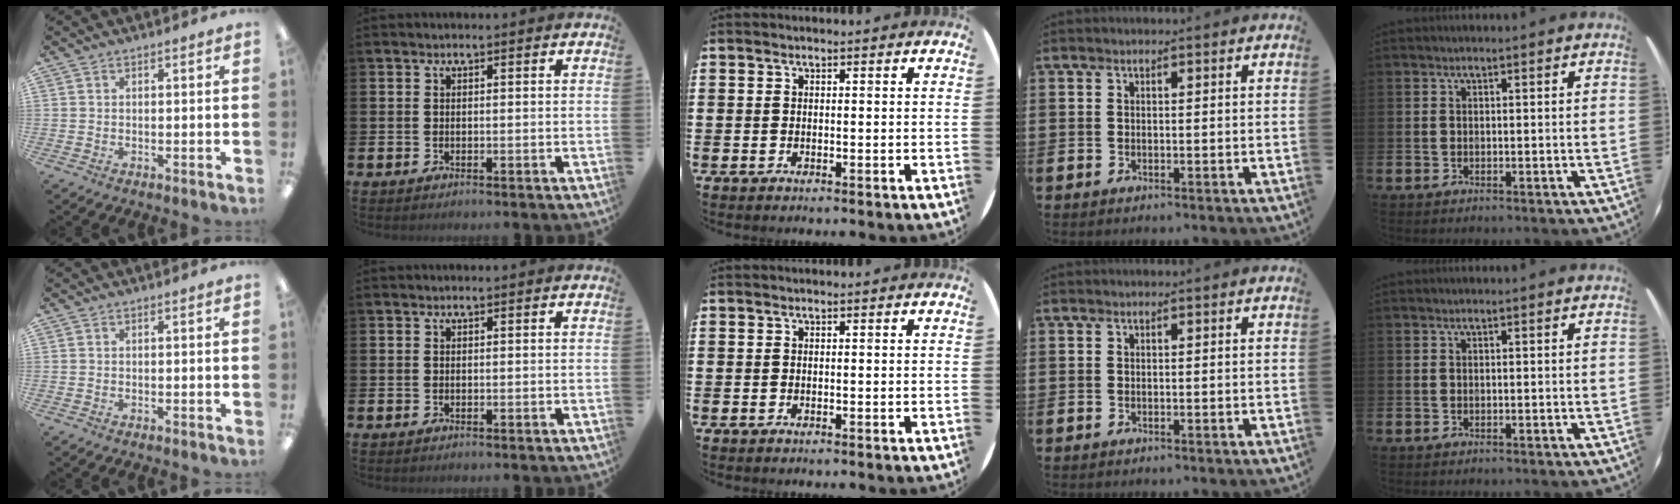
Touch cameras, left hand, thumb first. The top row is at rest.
{}